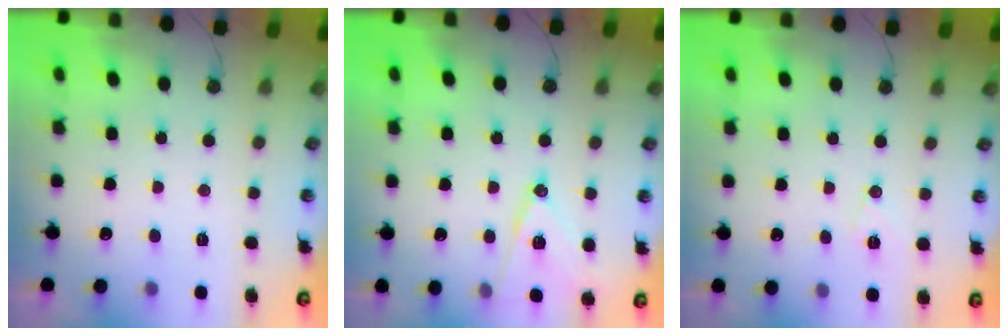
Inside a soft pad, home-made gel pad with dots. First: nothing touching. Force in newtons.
{"total": 12.5, "press": 11.9, "slide": 3.9}
{"total": 6.7, "press": 5.0, "slide": 4.4}